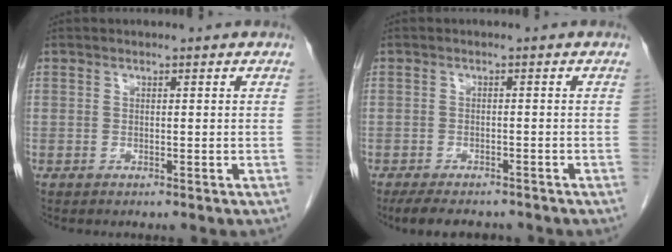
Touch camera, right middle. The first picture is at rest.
{"total": 7.5, "force": [-6.3, 2.6, 3.2], "torque": [-0.047, -0.006, -0.088]}